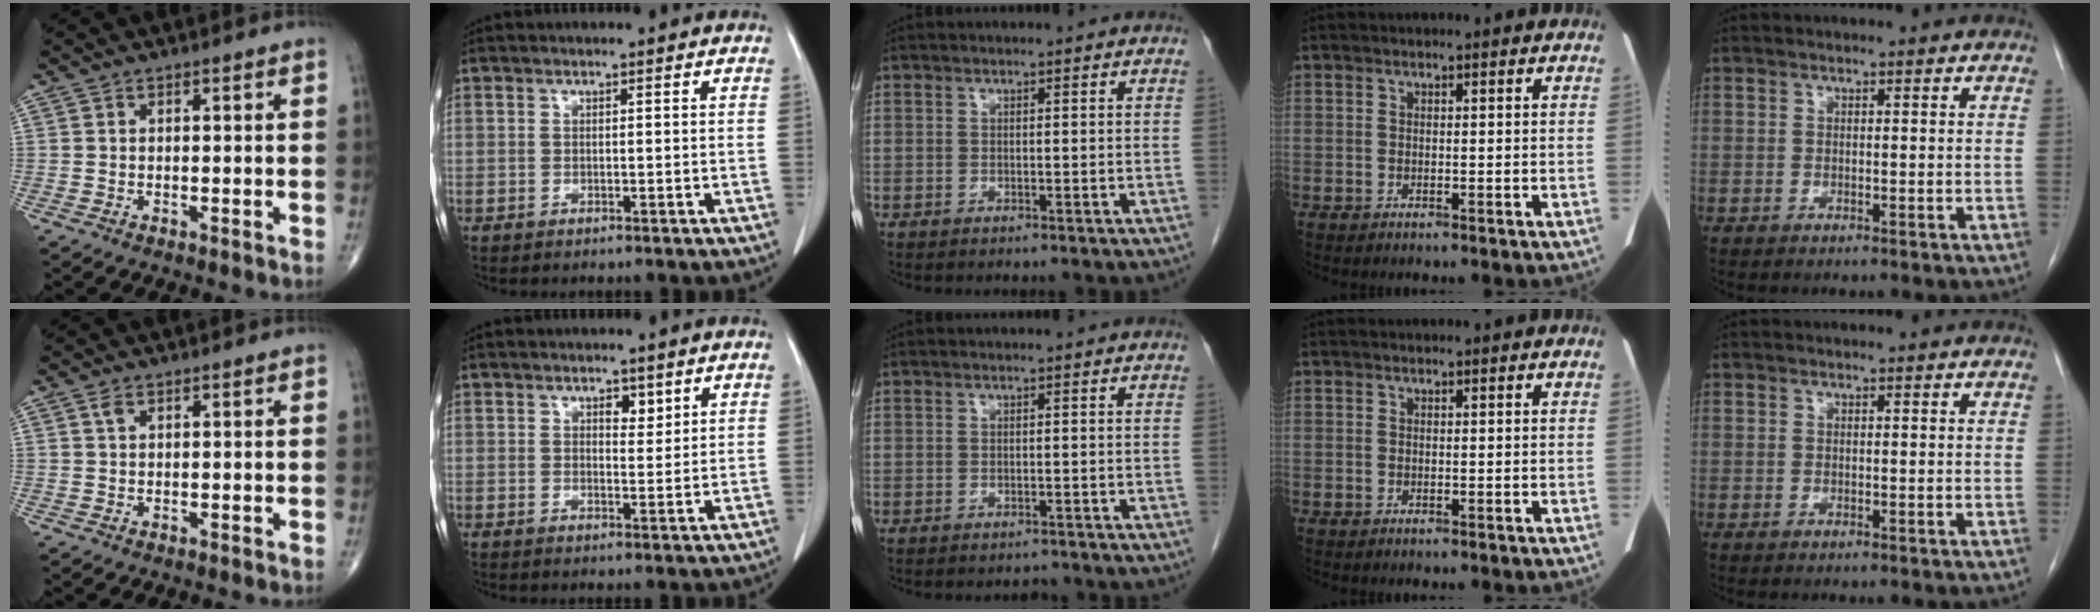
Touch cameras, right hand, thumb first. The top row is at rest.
{"thumb": {"total": 1.2, "force": [0.6, 0.6, 0.8], "torque": [-0.017, 0.005, 0.011]}, "index": {"total": 2.2, "force": [1.3, 1.2, 1.4], "torque": [-0.016, -0.003, 0.022]}, "middle": {"total": 0.9, "force": [-0.8, 0.2, -0.2], "torque": [0.000, -0.003, -0.010]}}